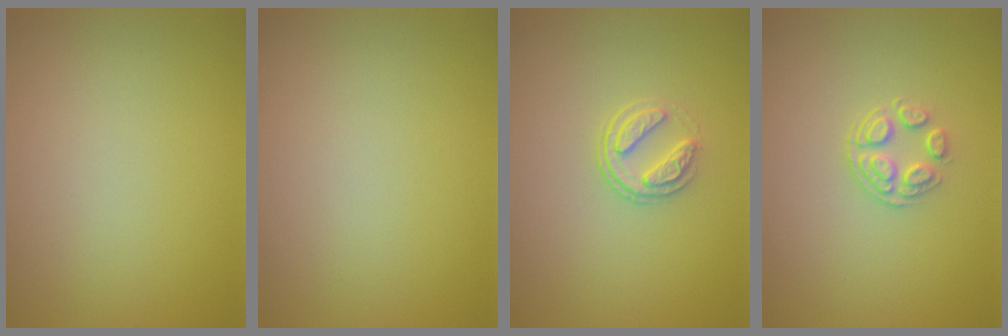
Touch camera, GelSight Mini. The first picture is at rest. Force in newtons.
{"total": 0.0}
{"total": 2.3, "press": 1.7, "slide": 1.6}
{"total": 2.1, "press": 1.4, "slide": 1.5}